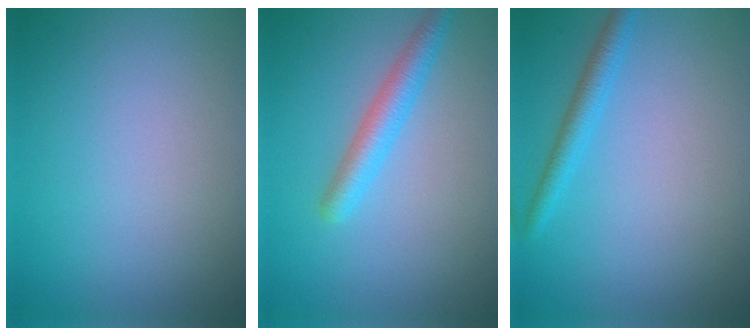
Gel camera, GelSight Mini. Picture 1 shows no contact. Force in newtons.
{"total": 2.8, "press": 2.8, "slide": 0.2}
{"total": 2.1, "press": 2.0, "slide": 0.2}